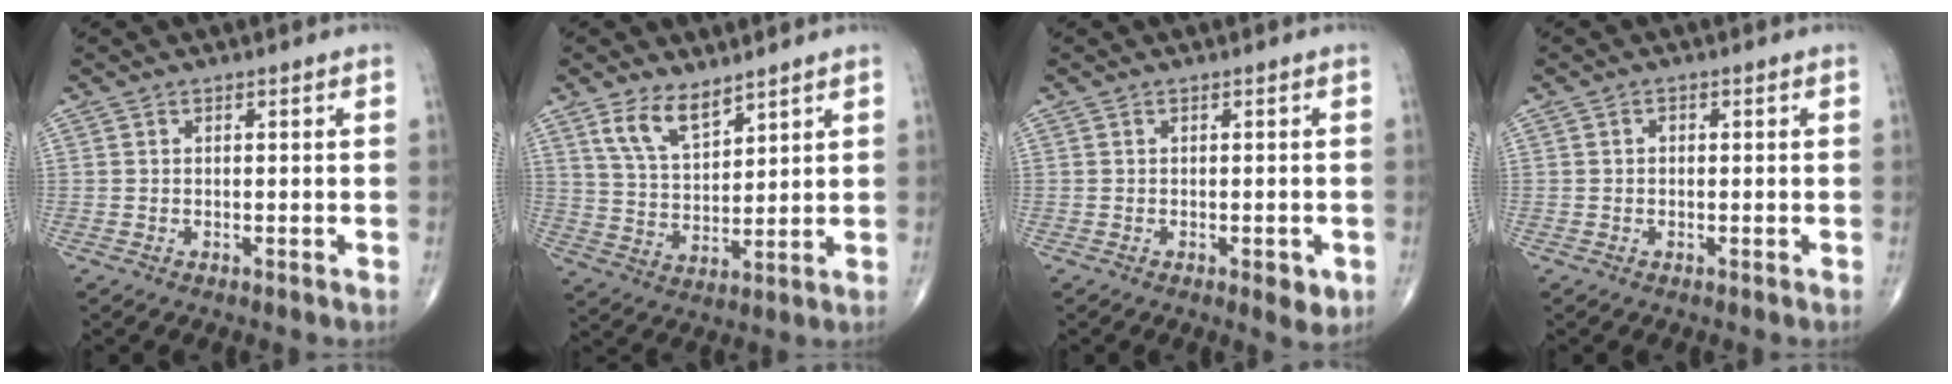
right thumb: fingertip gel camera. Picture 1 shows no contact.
{"total": 7.9, "force": [5.4, 3.6, 4.5], "torque": [-0.068, -0.037, 0.111]}
{"total": 3.0, "force": [-1.0, 1.3, 2.5], "torque": [-0.023, -0.004, -0.009]}
{"total": 0.8, "force": [0.1, 0.6, 0.5], "torque": [-0.008, 0.003, 0.000]}